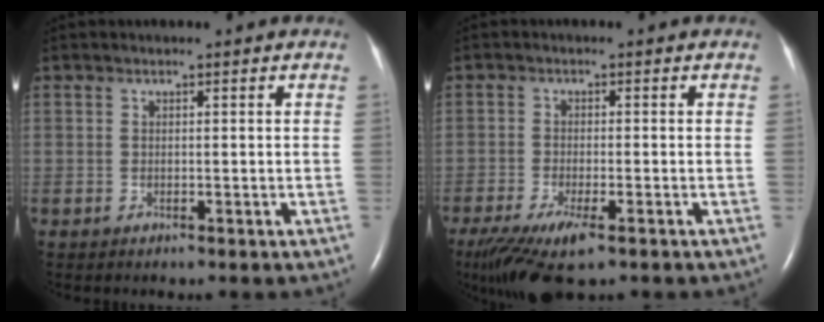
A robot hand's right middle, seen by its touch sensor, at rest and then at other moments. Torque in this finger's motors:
{"motor_torque": [0.85, -0.71, 0.18, 0.10]}